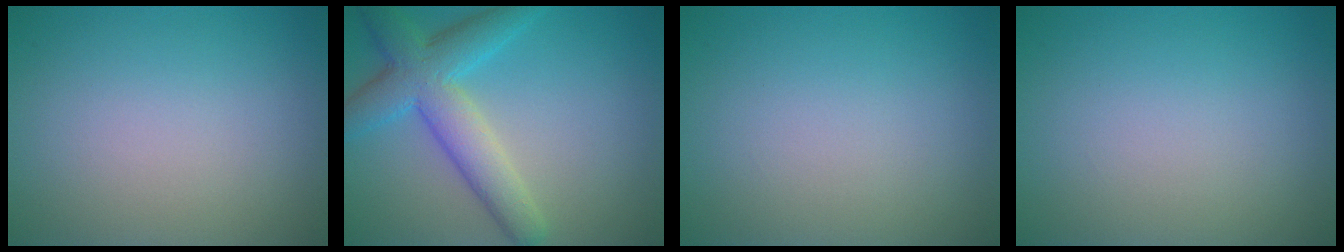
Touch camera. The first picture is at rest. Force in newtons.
{"total": 6.2, "press": 6.2, "slide": 0.2}
{"total": 0.0}
{"total": 0.0}